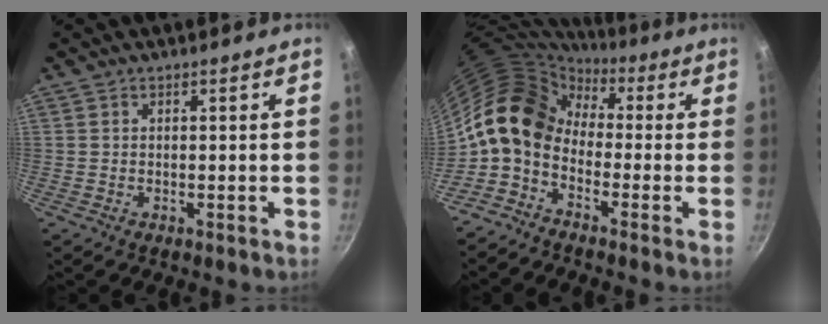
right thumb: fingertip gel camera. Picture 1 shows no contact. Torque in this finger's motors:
{"motor_torque": [1.86, 2.38, 1.04, -1.21, 0.17]}